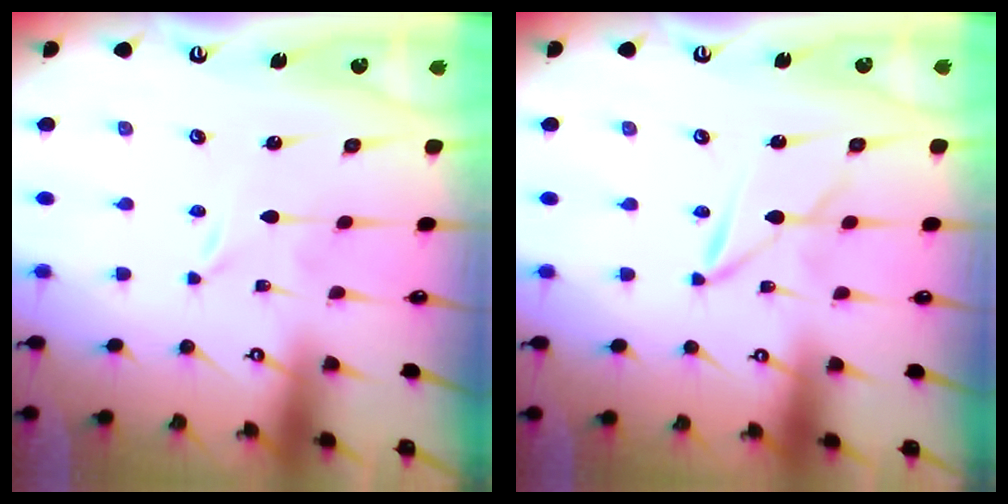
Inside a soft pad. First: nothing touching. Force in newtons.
{"total": 2.1, "press": 2.1, "slide": 0.2}